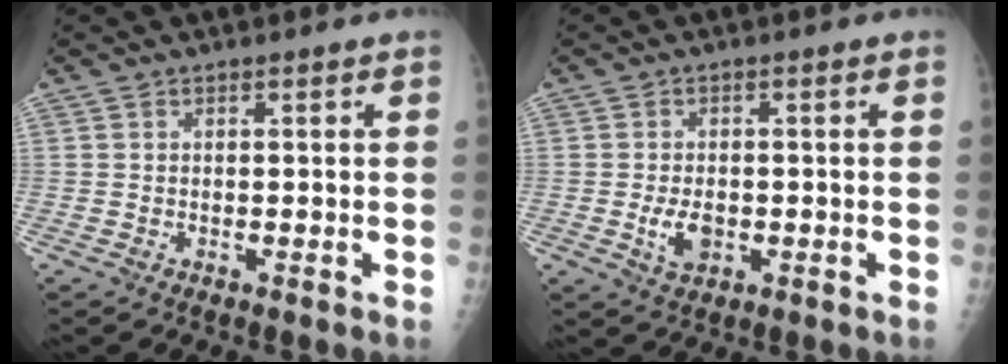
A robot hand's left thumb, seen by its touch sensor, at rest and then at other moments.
{"total": 4.3, "force": [-0.9, 2.8, 3.2], "torque": [-0.054, -0.003, -0.010]}